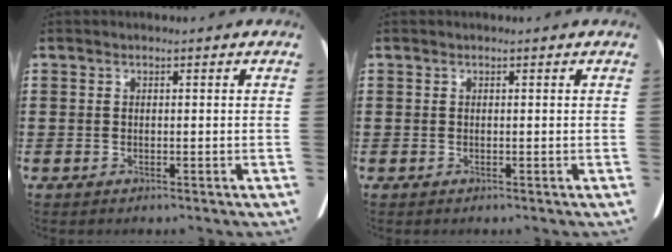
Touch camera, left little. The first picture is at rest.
{"total": 0.0}